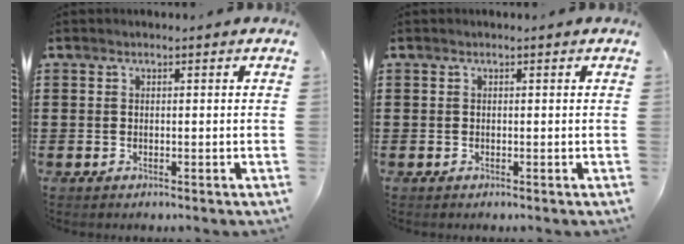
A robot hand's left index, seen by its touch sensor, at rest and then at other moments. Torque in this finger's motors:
{"motor_torque": [0.06, -0.02, 0.03, 0.01]}